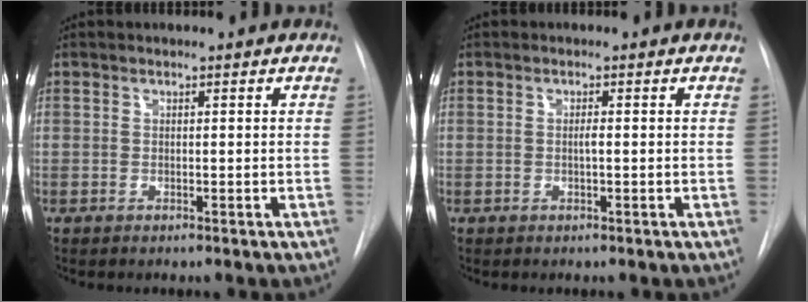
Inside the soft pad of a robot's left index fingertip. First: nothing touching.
{"total": 1.0, "force": [-0.5, 0.0, 0.8], "torque": [-0.015, -0.003, -0.008]}